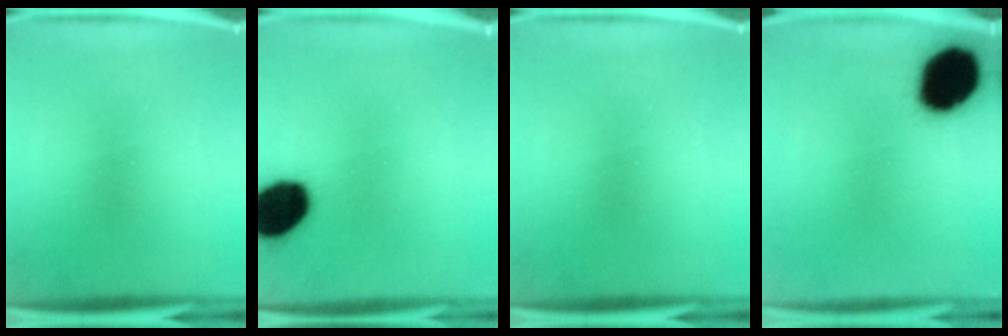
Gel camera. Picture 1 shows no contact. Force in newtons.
{"total": 17.1}
{"total": 0.0}
{"total": 17.2}